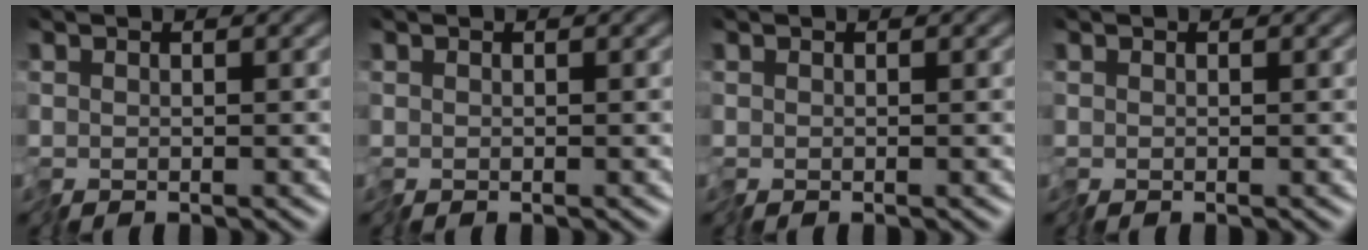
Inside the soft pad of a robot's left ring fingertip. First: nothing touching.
{"total": 0.0}
{"total": 0.0}
{"total": 0.0}